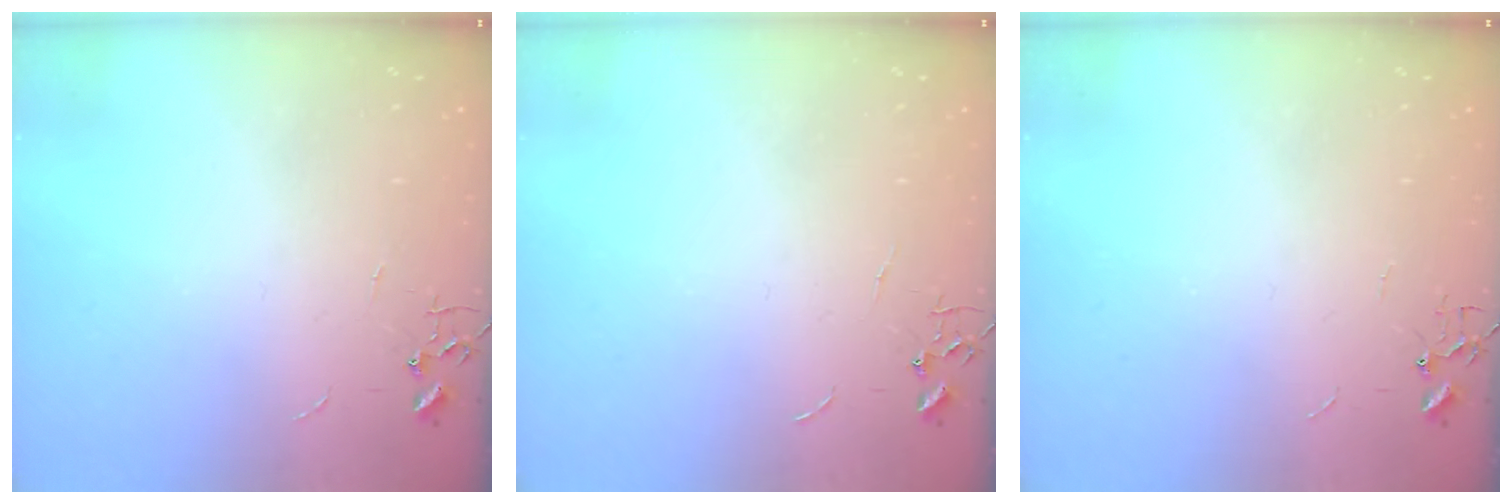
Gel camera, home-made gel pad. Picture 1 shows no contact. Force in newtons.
{"total": 0.0}
{"total": 4.0, "press": 3.1, "slide": 2.5}